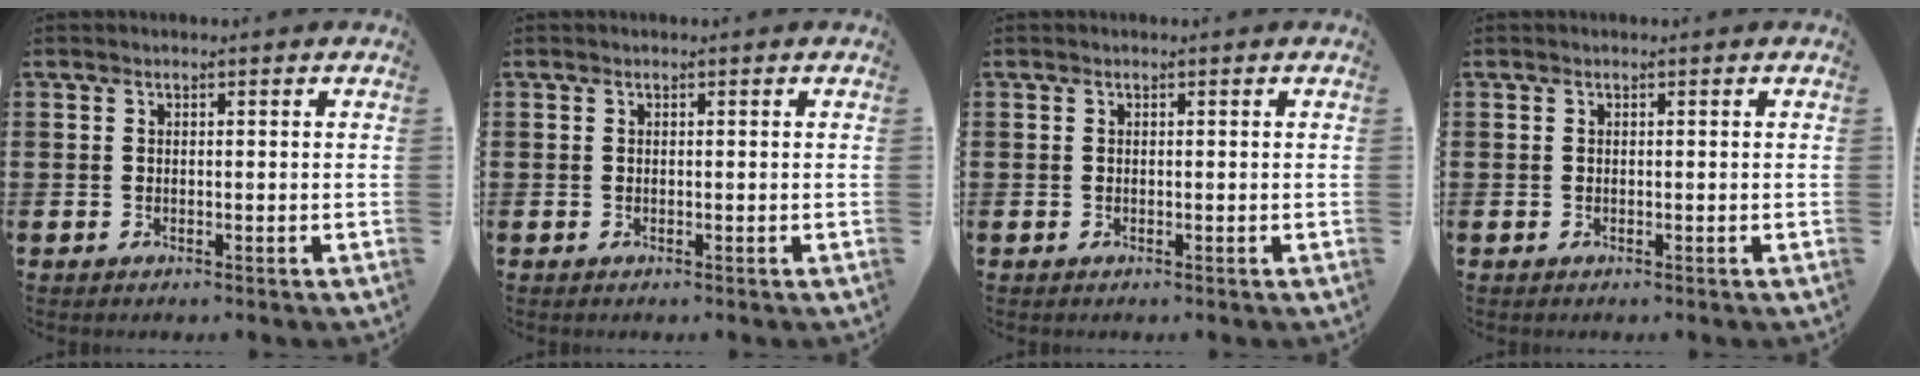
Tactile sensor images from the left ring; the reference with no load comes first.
{"total": 0.0}
{"total": 0.0}
{"total": 0.0}